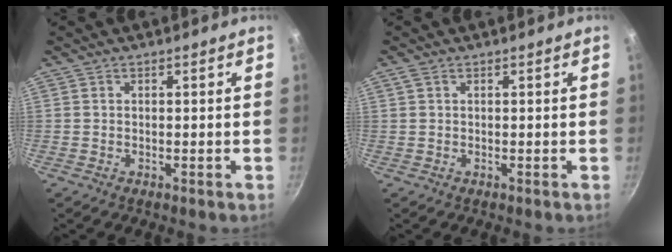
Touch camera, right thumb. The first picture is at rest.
{"total": 0.7, "force": [0.4, 0.4, 0.5], "torque": [-0.012, 0.003, 0.010]}